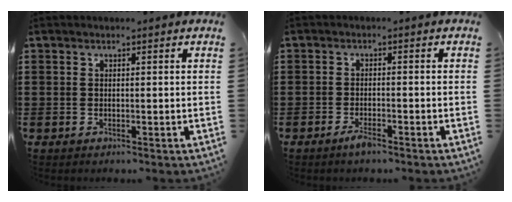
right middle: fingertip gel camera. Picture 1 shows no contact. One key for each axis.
{"total": 2.1, "fx": -1.6, "fy": 0.5, "fz": 1.3, "tx": -0.030, "ty": -0.004, "tz": -0.032}